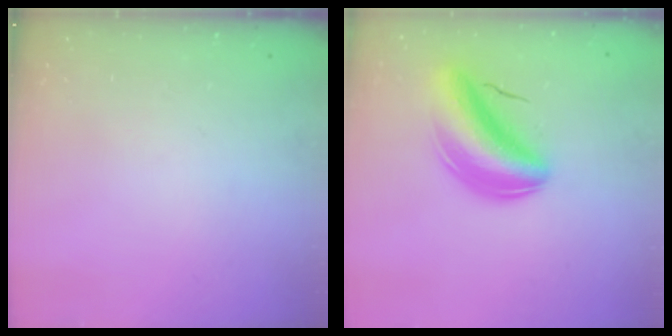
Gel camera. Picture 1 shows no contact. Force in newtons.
{"total": 9.1, "press": 8.7, "slide": 2.7}